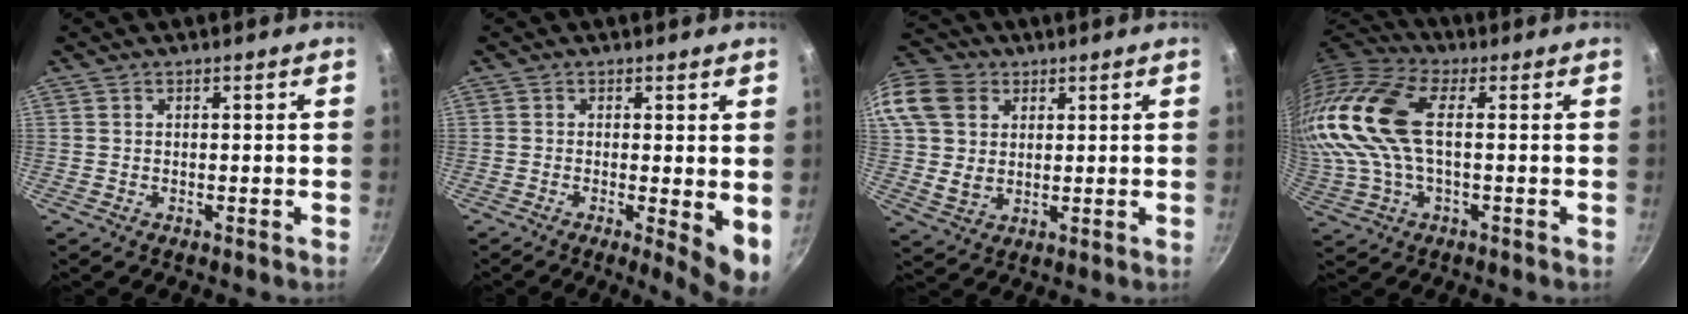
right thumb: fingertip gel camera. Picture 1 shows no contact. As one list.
[{"total": 6.2, "force": [-0.5, 1.3, 6.1], "torque": [-0.080, -0.015, -0.006]}, {"total": 17.4, "force": [5.8, 13.7, 9.1], "torque": [-0.202, 0.013, 0.106]}, {"total": 18.2, "force": [1.9, 9.0, 15.8], "torque": [-0.332, 0.019, 0.025]}]